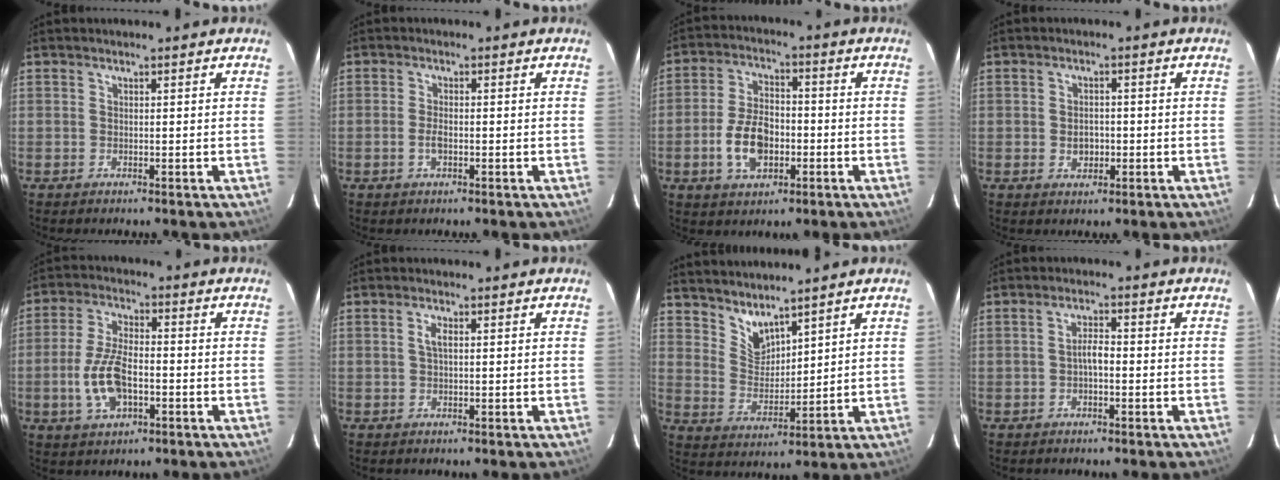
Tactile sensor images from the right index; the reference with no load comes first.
{"total": 2.3, "force": [-0.7, 0.9, 2.0], "torque": [-0.042, -0.001, -0.014]}
{"total": 9.7, "force": [-2.9, 5.7, 7.3], "torque": [-0.148, 0.010, -0.045]}
{"total": 3.1, "force": [-0.6, 2.3, 2.0], "torque": [-0.035, 0.003, -0.007]}
{"total": 9.8, "force": [-2.7, 4.6, 8.2], "torque": [-0.176, 0.000, -0.047]}
{"total": 1.6, "force": [0.3, 0.5, 1.5], "torque": [-0.030, 0.003, 0.005]}
{"total": 6.2, "force": [5.4, 2.0, 2.4], "torque": [-0.039, -0.005, 0.110]}
{"total": 2.4, "force": [-0.6, 0.8, 2.1], "torque": [-0.042, 0.009, -0.011]}